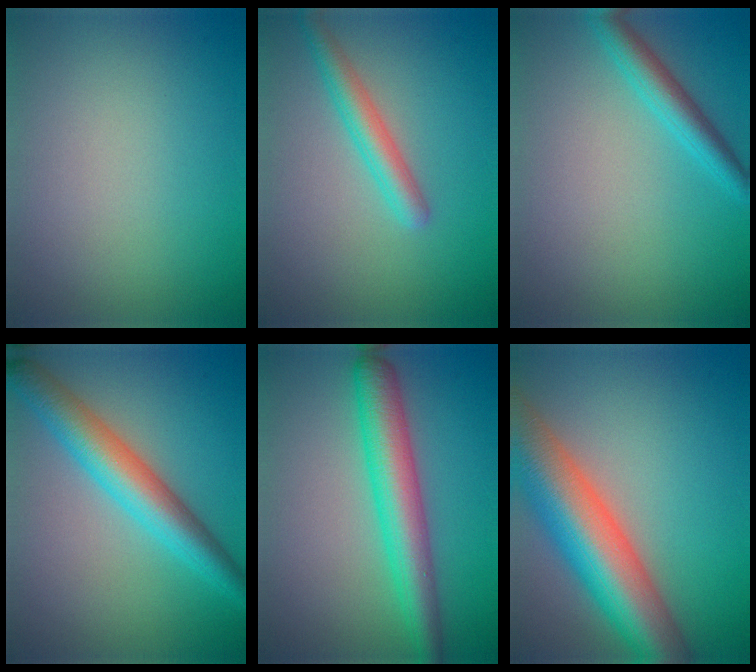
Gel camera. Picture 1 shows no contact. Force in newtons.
{"total": 2.9, "press": 2.9, "slide": 0.1}
{"total": 3.0, "press": 2.9, "slide": 0.2}
{"total": 6.0, "press": 6.0, "slide": 0.1}
{"total": 5.8, "press": 5.8, "slide": 0.1}
{"total": 12.0, "press": 12.0, "slide": 0.8}